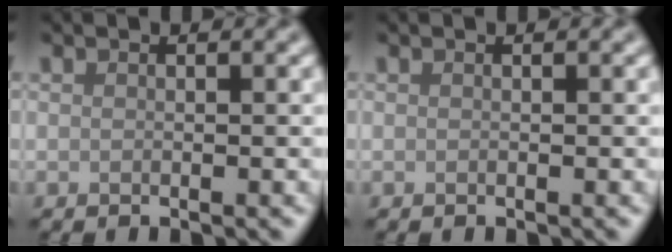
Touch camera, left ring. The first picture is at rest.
{"total": 0.0}